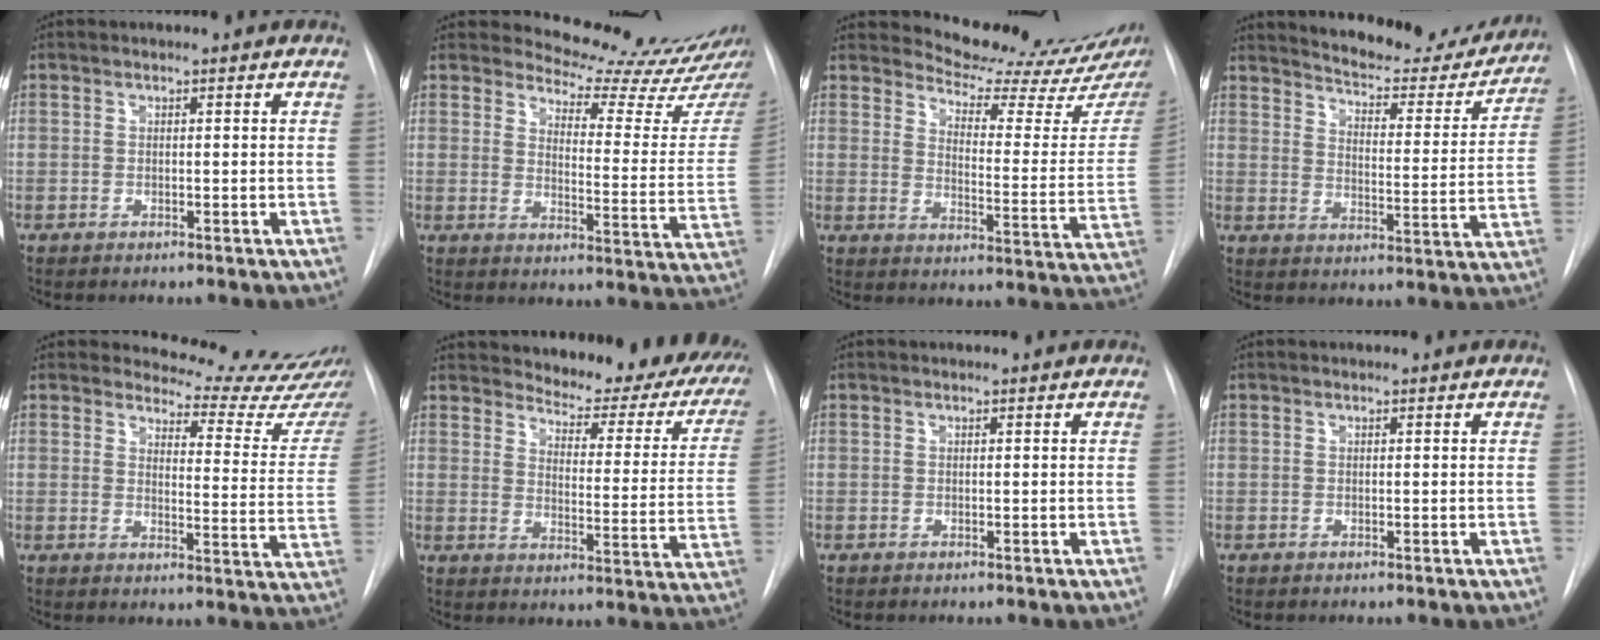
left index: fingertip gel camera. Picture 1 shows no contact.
{"total": 15.5, "force": [15.1, 1.0, 3.4], "torque": [-0.039, -0.106, 0.168]}
{"total": 16.4, "force": [15.6, 0.6, 5.2], "torque": [-0.073, -0.096, 0.187]}
{"total": 18.9, "force": [17.7, 4.1, 5.4], "torque": [-0.065, -0.042, 0.221]}
{"total": 14.6, "force": [14.4, 1.2, 1.9], "torque": [-0.006, -0.108, 0.146]}
{"total": 22.6, "force": [20.1, 6.1, 8.3], "torque": [-0.099, -0.075, 0.221]}
{"total": 0.0}
{"total": 0.0}